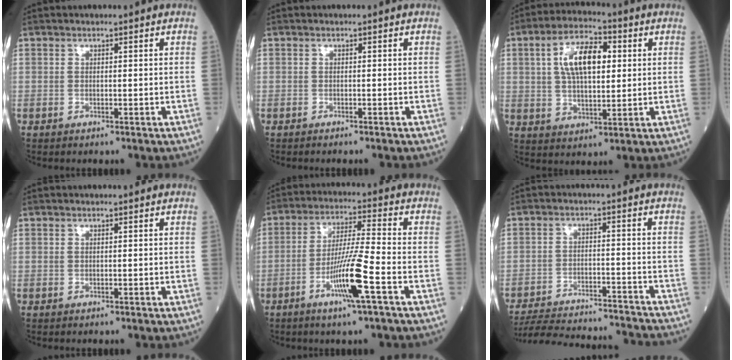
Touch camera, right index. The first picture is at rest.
{"total": 1.2, "force": [-1.1, -0.1, 0.6], "torque": [-0.007, 0.001, -0.012]}
{"total": 10.4, "force": [2.7, 4.3, 9.0], "torque": [-0.171, 0.020, 0.048]}
{"total": 0.0}
{"total": 9.6, "force": [-4.0, -0.7, 8.7], "torque": [-0.169, -0.007, -0.075]}
{"total": 19.2, "force": [-18.3, 1.9, 5.5], "torque": [-0.110, -0.014, -0.254]}